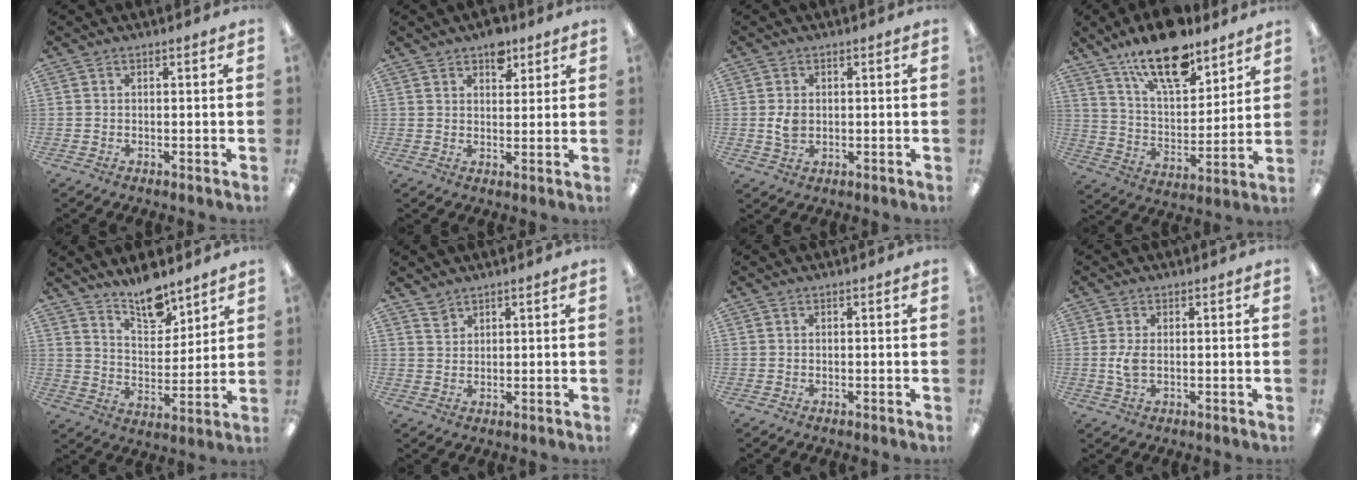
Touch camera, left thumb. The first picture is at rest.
{"total": 5.9, "force": [3.9, 3.6, 2.7], "torque": [-0.024, -0.014, 0.065]}
{"total": 3.8, "force": [0.1, 2.7, 2.7], "torque": [-0.050, 0.000, 0.000]}
{"total": 17.4, "force": [13.2, 6.4, 9.3], "torque": [-0.158, -0.073, 0.228]}
{"total": 11.1, "force": [9.6, 3.9, 4.0], "torque": [-0.060, -0.070, 0.175]}
{"total": 2.8, "force": [2.3, 1.4, 0.7], "torque": [-0.010, -0.008, 0.045]}
{"total": 0.0}
{"total": 4.0, "force": [0.1, 2.0, 3.4], "torque": [-0.071, -0.003, -0.004]}